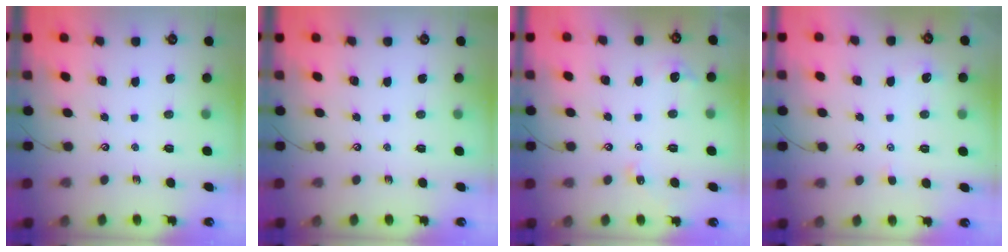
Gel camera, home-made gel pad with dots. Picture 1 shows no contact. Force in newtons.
{"total": 0.0}
{"total": 2.7, "press": 2.6, "slide": 0.5}
{"total": 2.1, "press": 2.0, "slide": 0.4}